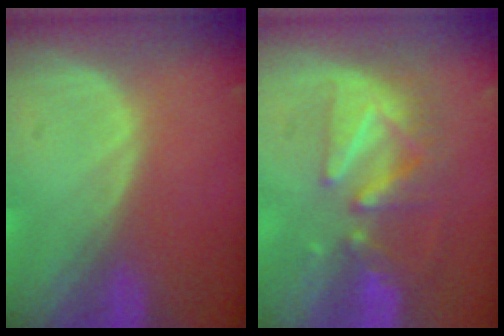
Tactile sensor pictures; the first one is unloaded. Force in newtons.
{"total": 8.5, "press": 8.0, "slide": 3.1}